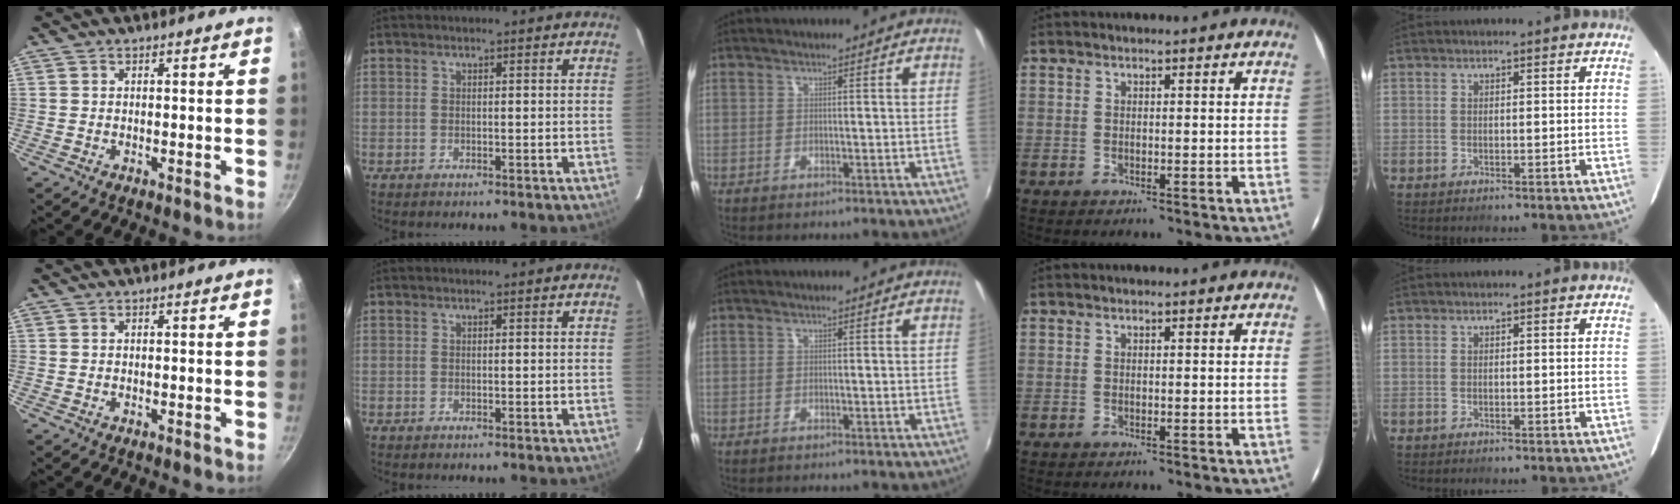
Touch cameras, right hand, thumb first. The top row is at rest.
{}